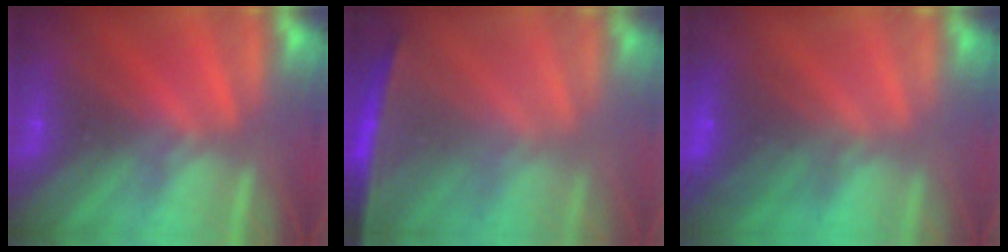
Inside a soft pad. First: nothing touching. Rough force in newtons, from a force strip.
{"total": 1.3}
{"total": 2.7}